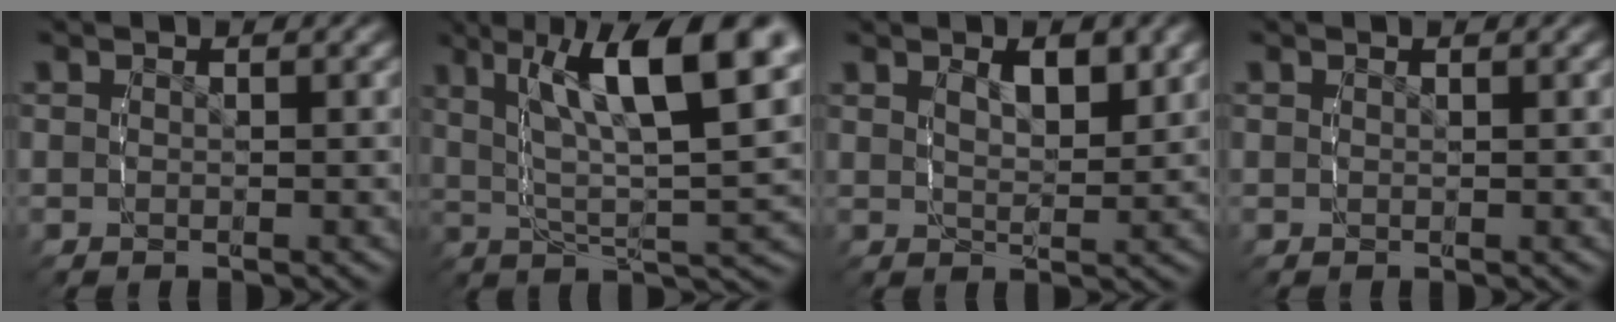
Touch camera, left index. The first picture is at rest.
{"total": 9.8, "force": [3.2, 3.3, 8.7], "torque": [-0.136, 0.003, 0.047]}
{"total": 2.5, "force": [0.9, 1.1, 2.0], "torque": [-0.037, -0.014, 0.018]}
{"total": 0.0}